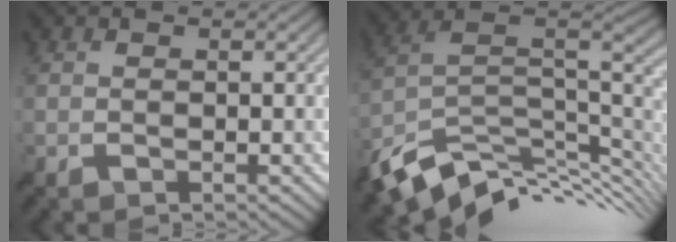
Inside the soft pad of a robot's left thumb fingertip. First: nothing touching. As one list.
[{"total": 12.7, "force": [-6.1, 6.1, 9.3], "torque": [-0.213, -0.015, -0.105]}]